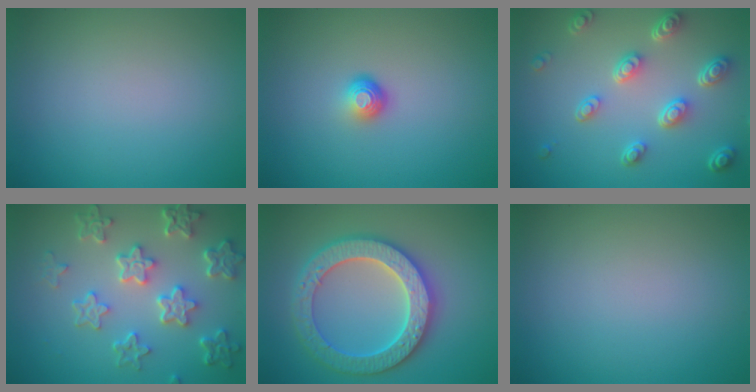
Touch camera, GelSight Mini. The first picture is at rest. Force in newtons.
{"total": 1.6, "press": 1.0, "slide": 1.3}
{"total": 4.8, "press": 3.5, "slide": 3.2}
{"total": 6.1, "press": 4.7, "slide": 4.0}
{"total": 6.4, "press": 6.3, "slide": 1.4}
{"total": 0.0}